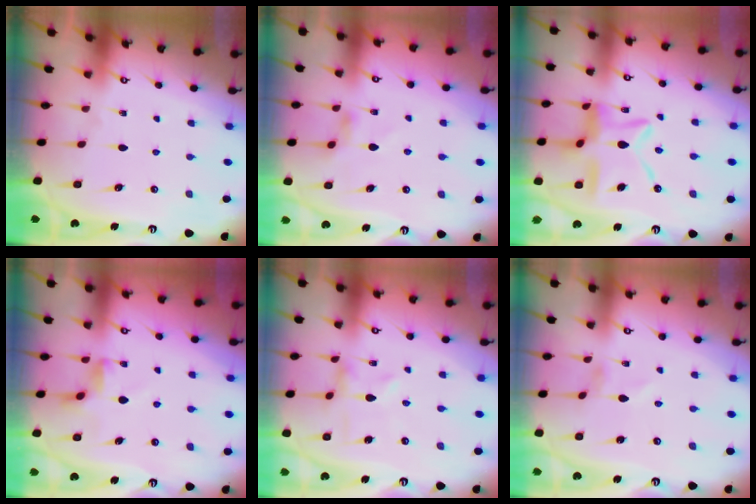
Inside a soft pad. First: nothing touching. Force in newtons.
{"total": 4.2, "press": 4.2, "slide": 0.4}
{"total": 13.1, "press": 13.1, "slide": 1.1}
{"total": 2.9, "press": 2.8, "slide": 0.5}
{"total": 0.9, "press": 0.9, "slide": 0.2}
{"total": 0.7, "press": 0.7, "slide": 0.2}